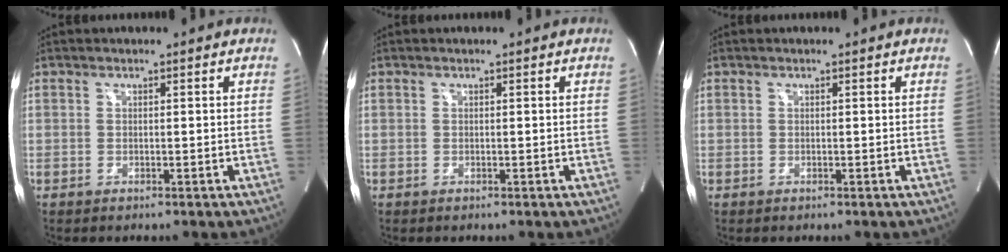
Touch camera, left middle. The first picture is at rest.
{"total": 0.0}
{"total": 0.0}